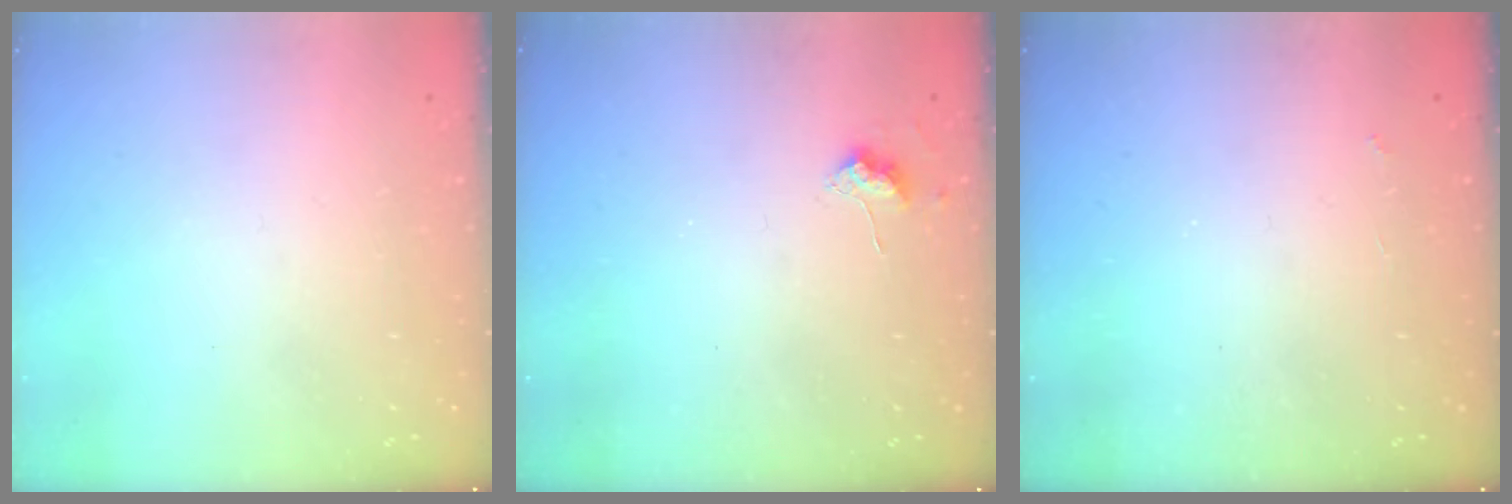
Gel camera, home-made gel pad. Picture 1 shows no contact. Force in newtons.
{"total": 7.3, "press": 7.2, "slide": 0.7}
{"total": 2.5, "press": 2.4, "slide": 0.4}